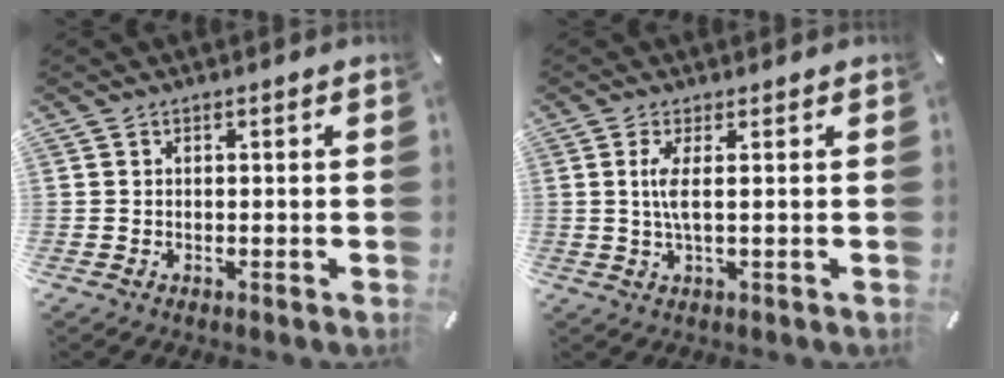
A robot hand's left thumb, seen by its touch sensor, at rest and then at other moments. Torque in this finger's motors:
{"motor_torque": [-0.19, 0.16, 0.61, -0.11, 0.09]}